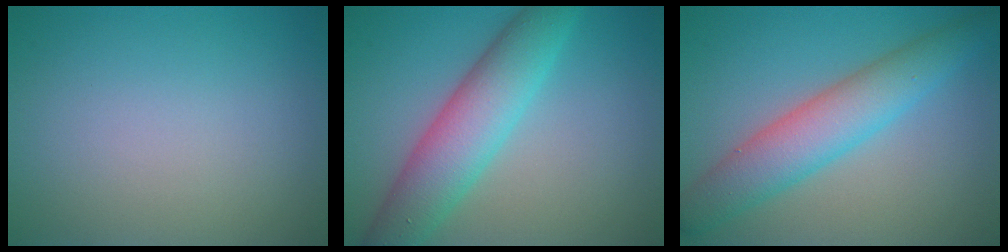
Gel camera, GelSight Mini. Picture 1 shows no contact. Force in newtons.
{"total": 6.6, "press": 6.6, "slide": 0.2}
{"total": 5.8, "press": 5.8, "slide": 0.3}